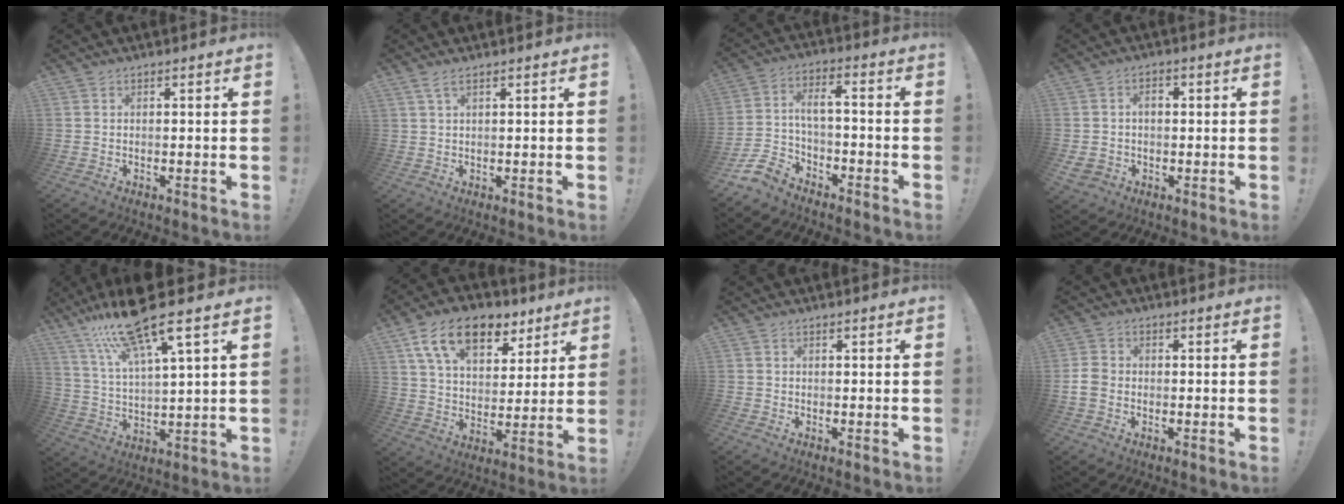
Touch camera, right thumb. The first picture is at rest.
{"total": 2.3, "force": [1.3, 0.5, 1.8], "torque": [-0.036, 0.000, 0.025]}
{"total": 8.7, "force": [-5.7, 4.1, 5.2], "torque": [-0.113, 0.021, -0.112]}
{"total": 4.6, "force": [0.1, 4.0, 2.3], "torque": [-0.039, -0.001, -0.001]}
{"total": 17.2, "force": [12.2, 3.4, 11.7], "torque": [-0.198, -0.072, 0.199]}
{"total": 17.2, "force": [9.9, 9.9, 10.0], "torque": [-0.169, -0.043, 0.180]}
{"total": 0.7, "force": [-0.5, 0.6, 0.1], "torque": [0.000, 0.002, -0.009]}
{"total": 5.6, "force": [-1.4, 4.4, 3.2], "torque": [-0.071, 0.011, -0.024]}